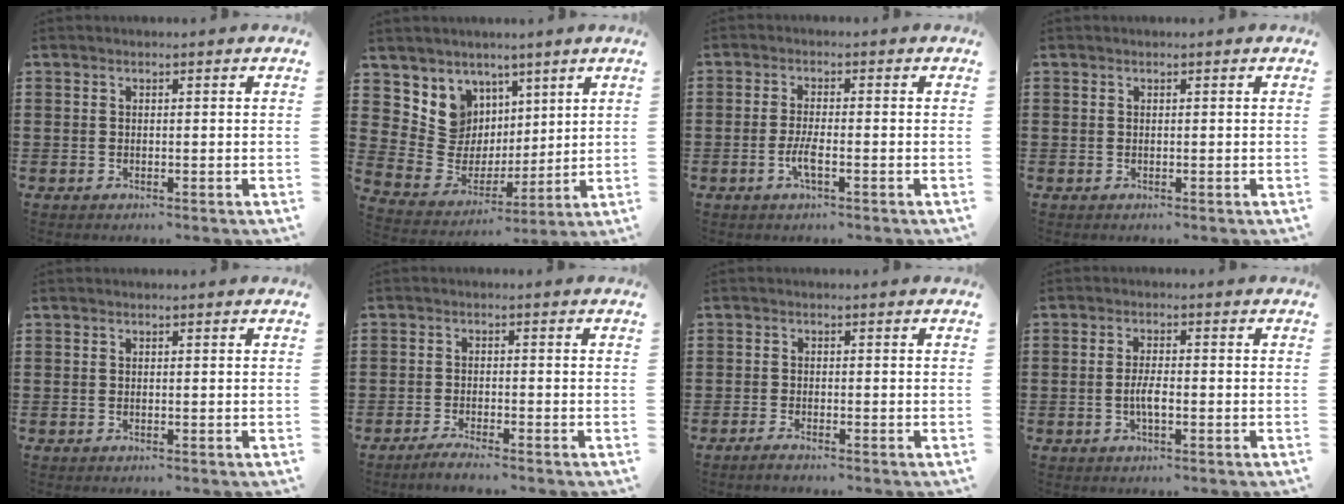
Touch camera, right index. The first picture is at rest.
{"total": 8.4, "force": [3.3, 7.6, 1.3], "torque": [-0.066, -0.034, 0.068]}
{"total": 3.2, "force": [-1.4, 0.6, 2.9], "torque": [-0.063, -0.004, -0.029]}
{"total": 0.0}
{"total": 0.0}
{"total": 2.0, "force": [-1.9, -0.1, 0.7], "torque": [-0.012, 0.002, -0.036]}
{"total": 1.2, "force": [-1.1, -0.1, 0.4], "torque": [-0.010, -0.005, -0.019]}
{"total": 3.2, "force": [-0.8, 0.9, 3.0], "torque": [-0.061, -0.001, -0.017]}